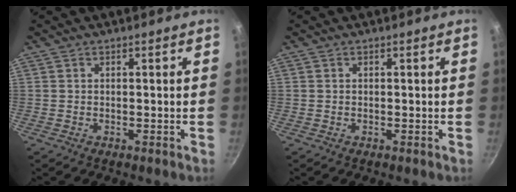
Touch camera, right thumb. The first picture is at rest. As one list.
[{"total": 0.0}]